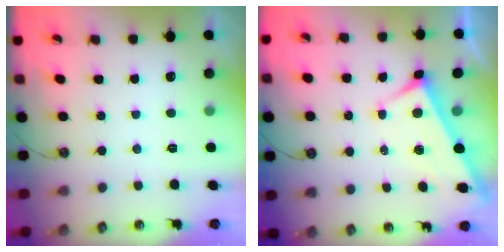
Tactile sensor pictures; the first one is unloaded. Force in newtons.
{"total": 3.8, "press": 3.8, "slide": 0.5}